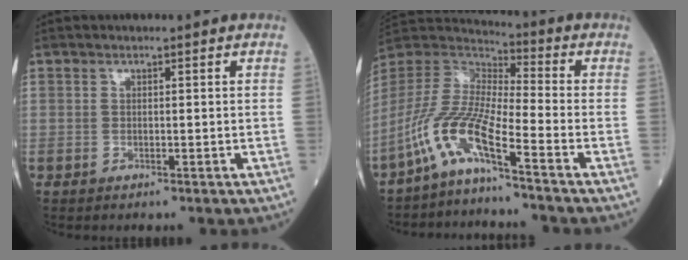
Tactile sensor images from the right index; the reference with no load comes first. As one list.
[{"total": 10.2, "force": [-6.4, 0.3, 7.8], "torque": [-0.178, 0.001, -0.136]}]